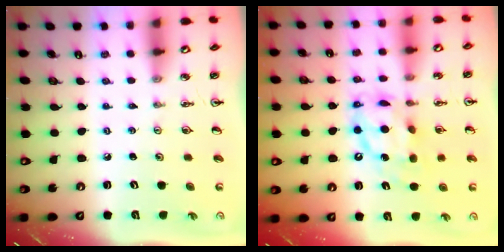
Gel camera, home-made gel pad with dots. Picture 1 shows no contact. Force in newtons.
{"total": 11.9, "press": 11.8, "slide": 1.0}